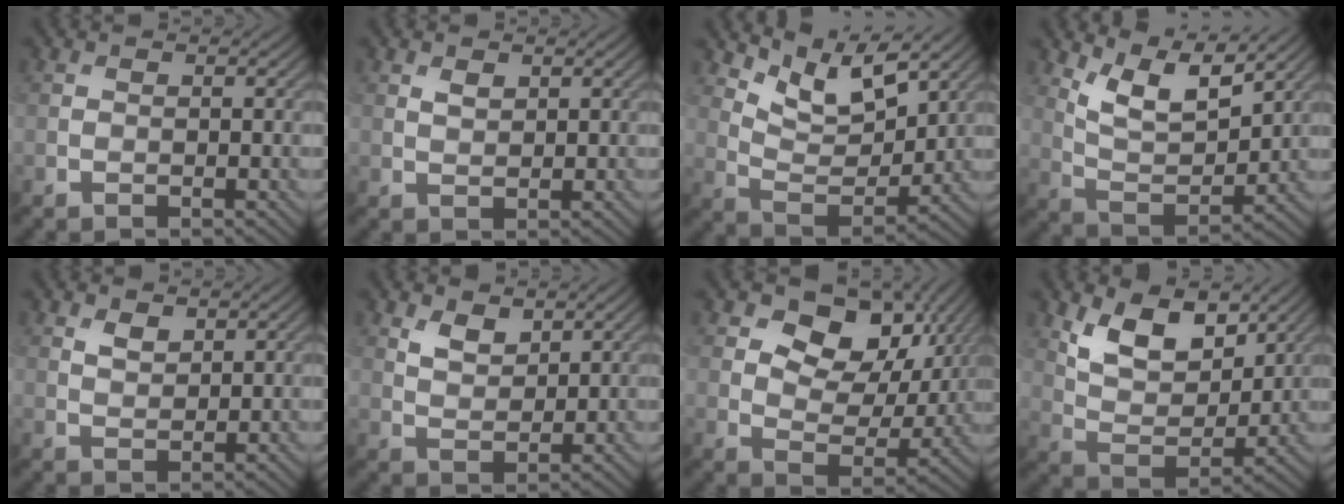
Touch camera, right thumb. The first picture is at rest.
{"total": 1.4, "force": [0.8, 0.8, 0.9], "torque": [-0.018, -0.003, 0.018]}
{"total": 8.1, "force": [5.7, 3.2, 4.8], "torque": [-0.104, -0.011, 0.107]}
{"total": 8.9, "force": [5.9, 3.1, 5.9], "torque": [-0.128, -0.005, 0.115]}
{"total": 2.1, "force": [1.3, 1.1, 1.1], "torque": [-0.023, -0.003, 0.029]}
{"total": 3.2, "force": [2.2, 1.6, 1.7], "torque": [-0.039, -0.008, 0.047]}
{"total": 10.6, "force": [4.6, 7.1, 6.5], "torque": [-0.108, -0.003, 0.067]}
{"total": 9.4, "force": [5.2, 4.9, 6.1], "torque": [-0.127, -0.012, 0.094]}